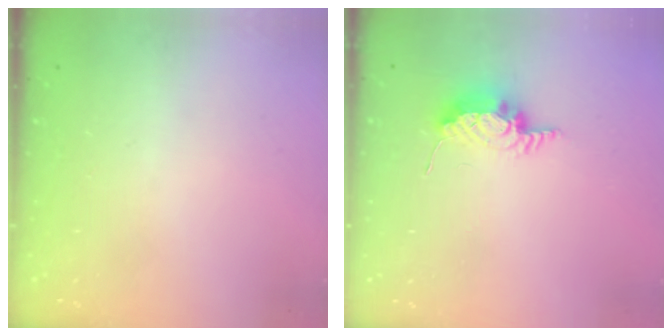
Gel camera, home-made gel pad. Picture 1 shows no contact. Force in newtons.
{"total": 8.8, "press": 8.5, "slide": 2.1}